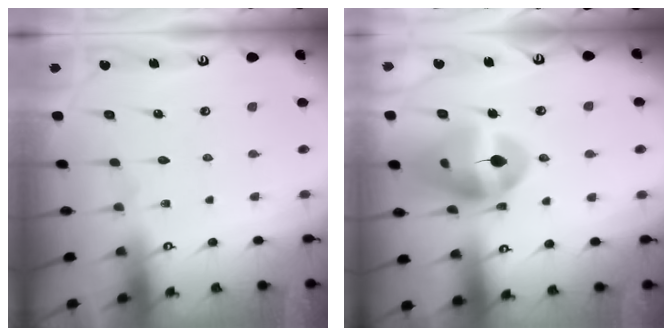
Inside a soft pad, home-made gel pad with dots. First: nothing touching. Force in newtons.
{"total": 16.8, "press": 16.7, "slide": 2.1}